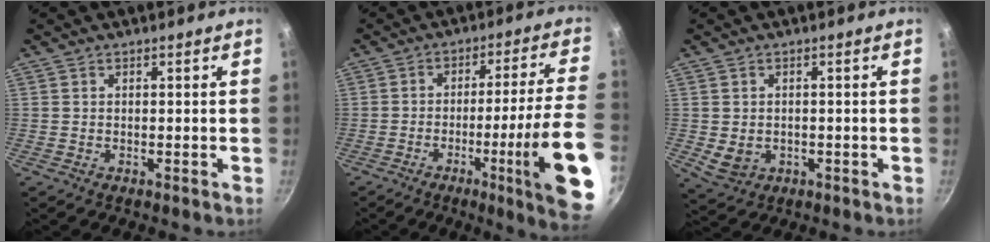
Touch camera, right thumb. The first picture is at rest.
{"total": 18.4, "force": [-6.7, 0.5, 17.1], "torque": [-0.222, 0.025, -0.094]}
{"total": 4.2, "force": [-0.5, 3.4, 2.4], "torque": [-0.042, 0.000, 0.005]}